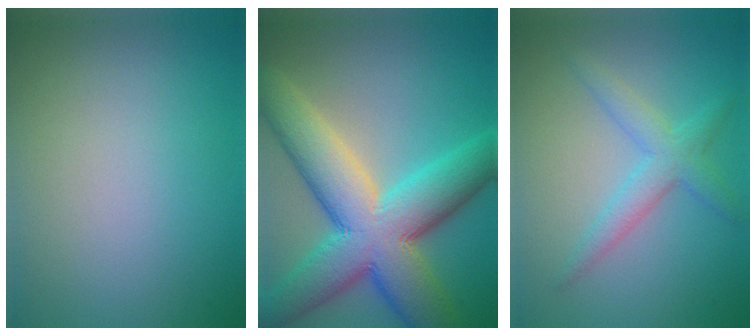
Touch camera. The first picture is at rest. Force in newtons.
{"total": 12.6, "press": 12.5, "slide": 0.8}
{"total": 3.1, "press": 3.1, "slide": 0.1}